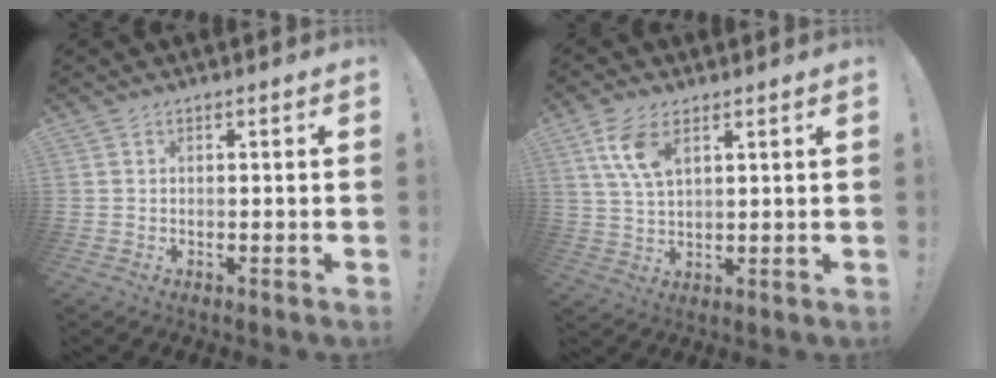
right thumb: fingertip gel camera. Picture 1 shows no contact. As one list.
[{"total": 8.6, "force": [4.1, 4.2, 6.3], "torque": [-0.122, -0.015, 0.073]}]